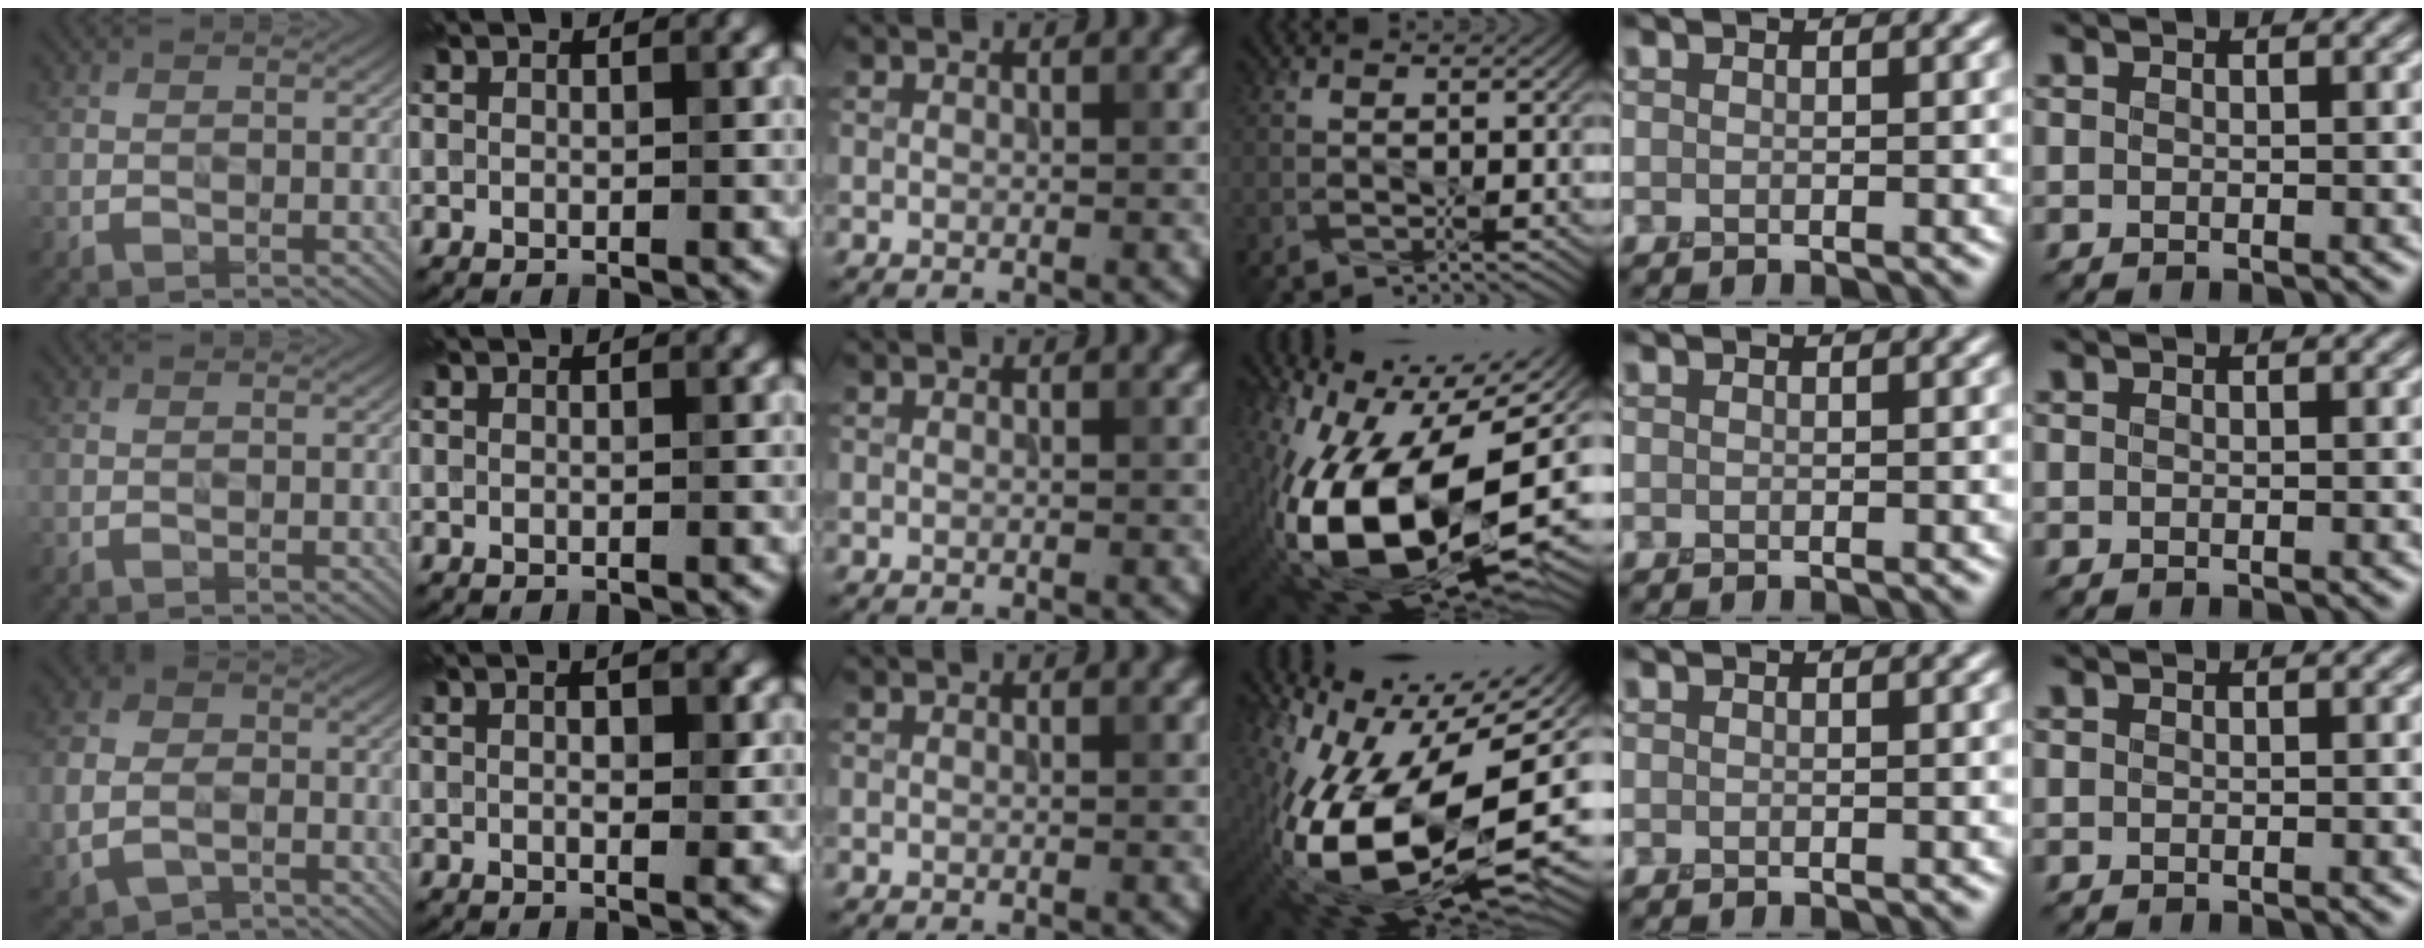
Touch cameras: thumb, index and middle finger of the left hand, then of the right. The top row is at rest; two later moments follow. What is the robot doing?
{"motion": "wipe", "object": "whiteboard"}